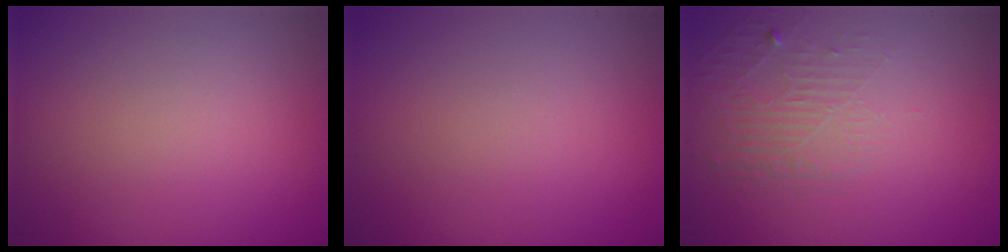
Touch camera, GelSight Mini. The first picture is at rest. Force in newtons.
{"total": 0.0}
{"total": 1.8, "press": 0.8, "slide": 1.6}